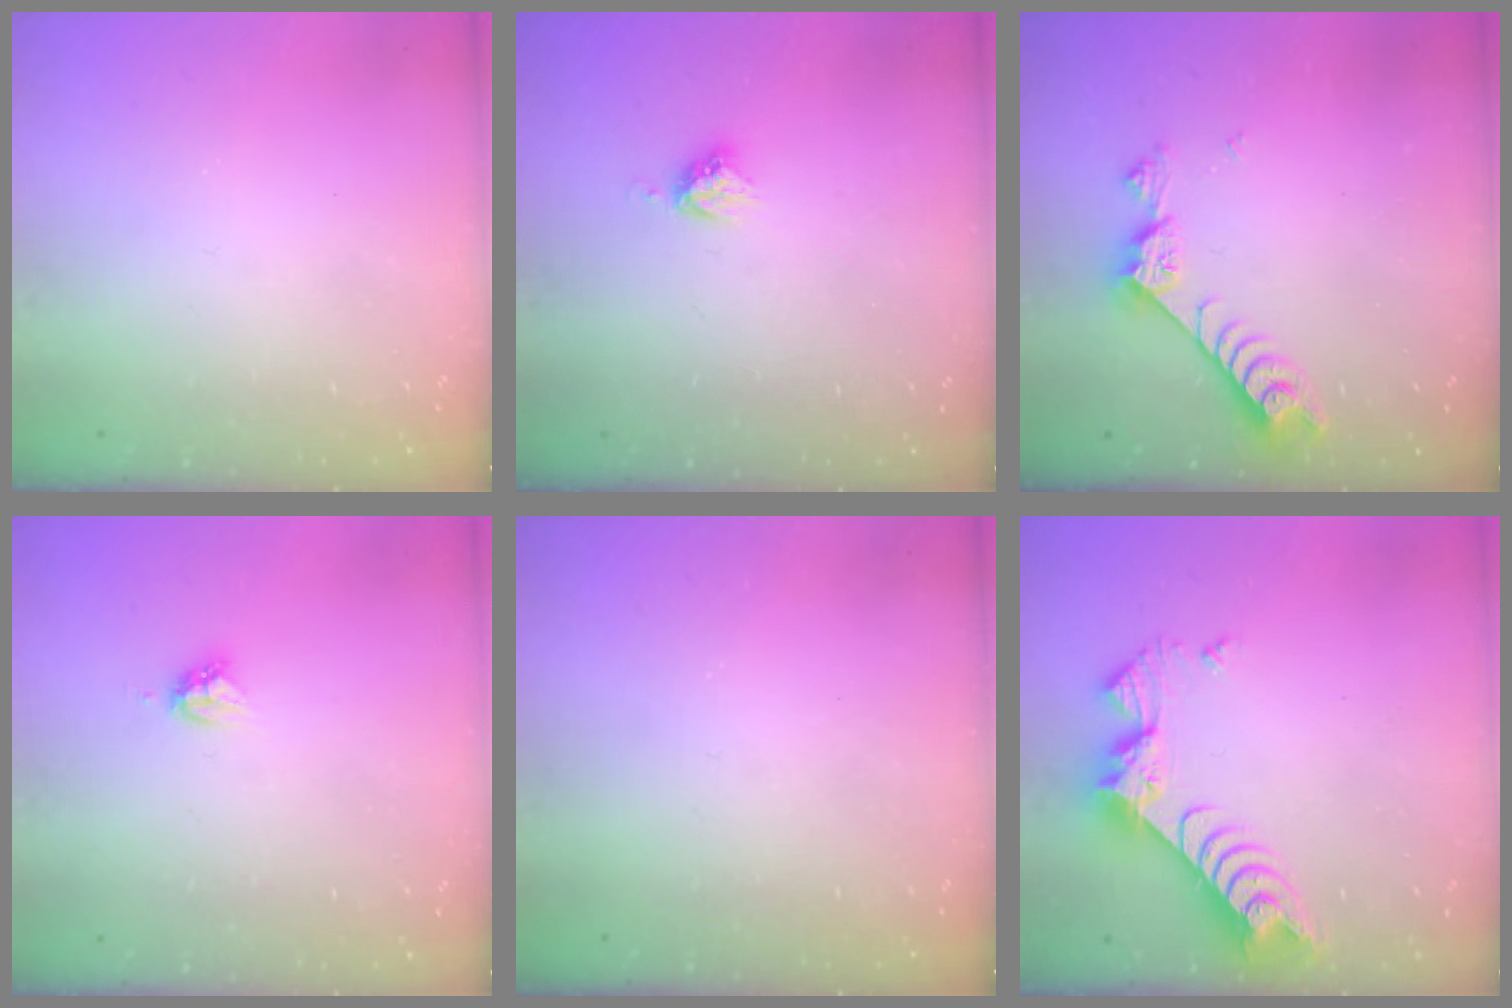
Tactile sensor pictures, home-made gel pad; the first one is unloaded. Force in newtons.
{"total": 4.9, "press": 4.8, "slide": 0.4}
{"total": 8.5, "press": 8.4, "slide": 1.4}
{"total": 4.0, "press": 3.9, "slide": 0.7}
{"total": 0.0}
{"total": 8.7, "press": 8.7, "slide": 0.9}